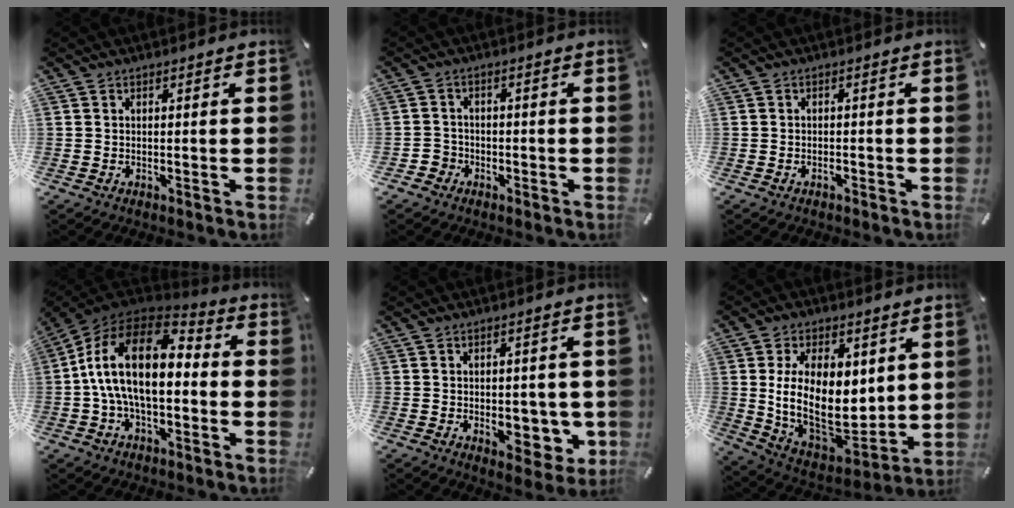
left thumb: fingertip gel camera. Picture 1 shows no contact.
{"total": 3.1, "force": [-1.9, 2.4, 0.4], "torque": [-0.005, 0.010, -0.040]}
{"total": 1.0, "force": [-0.7, 0.3, 0.7], "torque": [-0.016, -0.002, -0.012]}
{"total": 18.5, "force": [0.4, 10.5, 15.2], "torque": [-0.299, 0.013, 0.005]}
{"total": 8.5, "force": [-1.3, 4.9, 6.8], "torque": [-0.067, -0.005, -0.015]}
{"total": 20.6, "force": [3.0, 12.7, 15.9], "torque": [-0.288, -0.045, 0.059]}